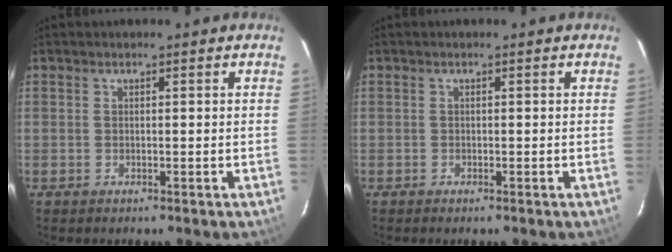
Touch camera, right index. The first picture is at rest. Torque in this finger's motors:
{"motor_torque": [-0.12, -0.07, 0.04, 0.00]}